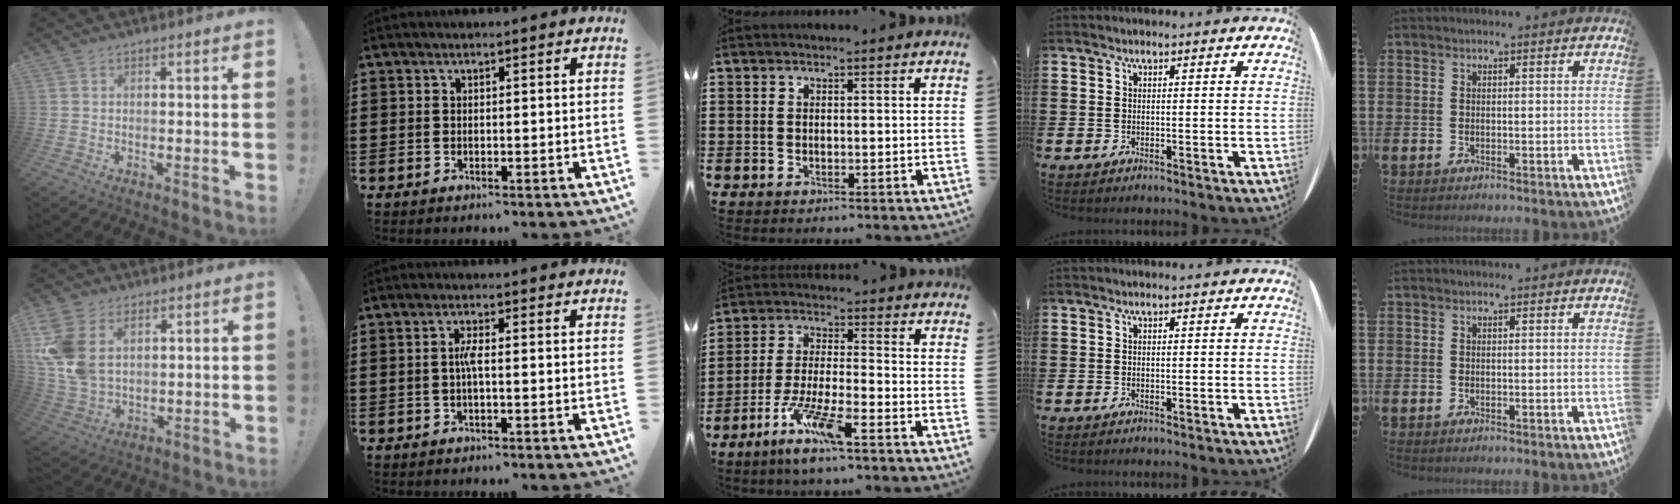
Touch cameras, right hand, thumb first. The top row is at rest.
{"thumb": {"total": 12.3, "force": [4.5, 8.4, 7.8], "torque": [-0.154, -0.019, 0.089]}, "index": {"total": 2.3, "force": [-0.3, 0.3, 2.3], "torque": [-0.053, -0.003, -0.009]}, "middle": {"total": 8.1, "force": [-5.7, 0.6, 5.7], "torque": [-0.121, -0.009, -0.108]}}